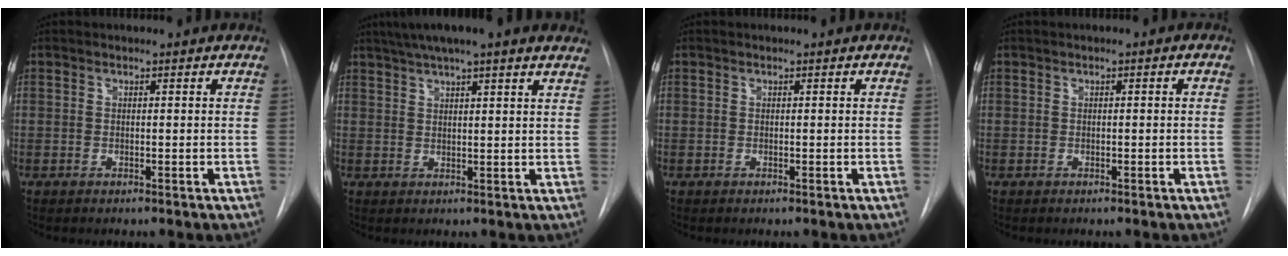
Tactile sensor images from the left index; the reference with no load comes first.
{"total": 14.5, "force": [11.5, 1.5, 8.8], "torque": [-0.142, 0.046, 0.149]}
{"total": 0.0}
{"total": 0.6, "force": [-0.1, 0.3, 0.5], "torque": [-0.008, 0.004, -0.003]}